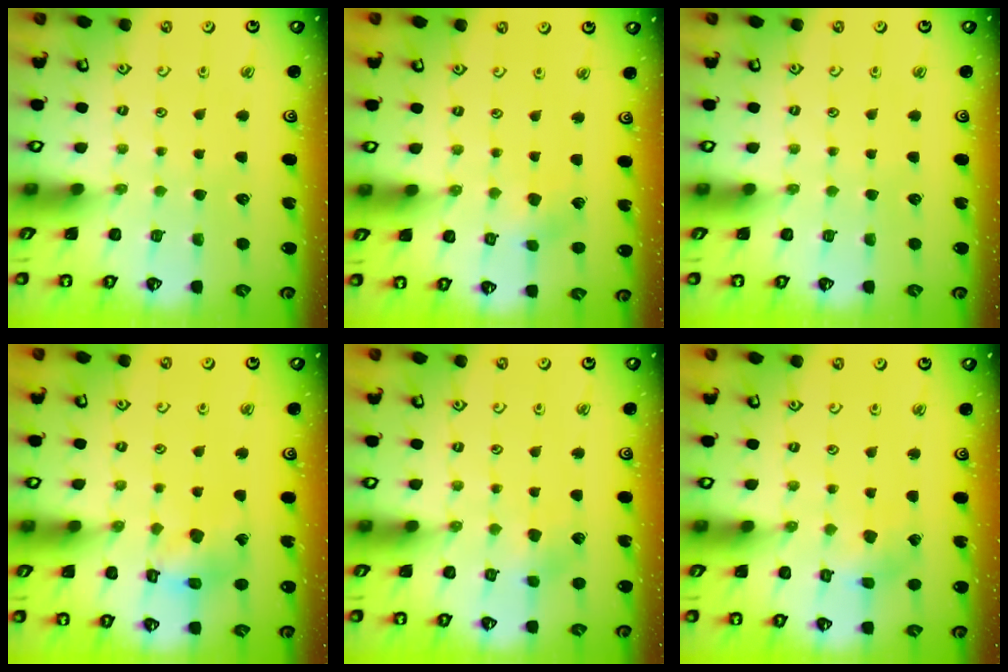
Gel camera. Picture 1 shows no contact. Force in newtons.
{"total": 3.2, "press": 3.2, "slide": 0.4}
{"total": 0.0}
{"total": 10.1, "press": 10.1, "slide": 1.1}
{"total": 5.4, "press": 5.3, "slide": 0.8}
{"total": 2.9, "press": 2.9, "slide": 0.3}